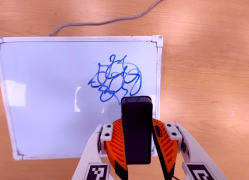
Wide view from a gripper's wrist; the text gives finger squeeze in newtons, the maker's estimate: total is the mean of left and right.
{"total": 6.2, "left": 5.7, "right": 6.7}